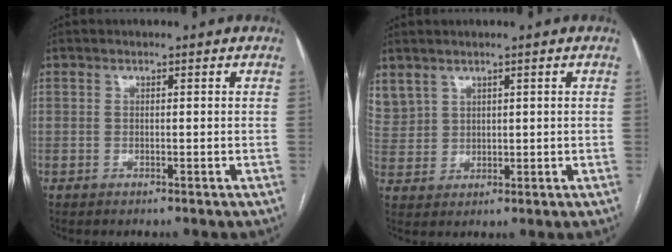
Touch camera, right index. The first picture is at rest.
{"total": 7.2, "force": [4.6, 5.0, 2.3], "torque": [-0.069, 0.015, 0.112]}